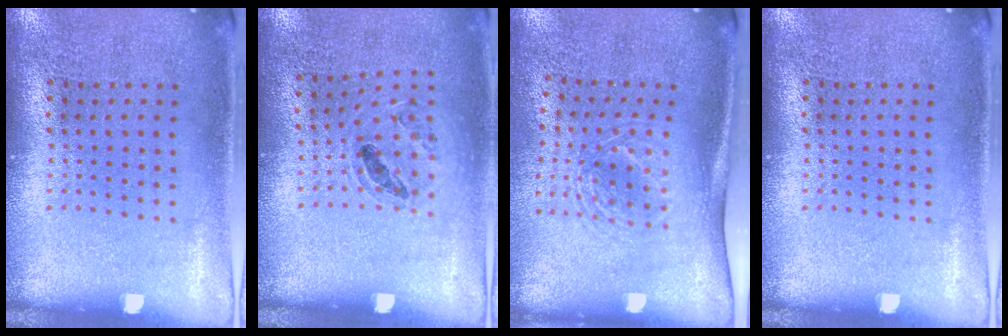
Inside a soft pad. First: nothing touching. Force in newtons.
{"total": 0.9, "press": 0.9, "slide": 0.3}
{"total": 1.8, "press": 1.3, "slide": 1.2}
{"total": 0.0}